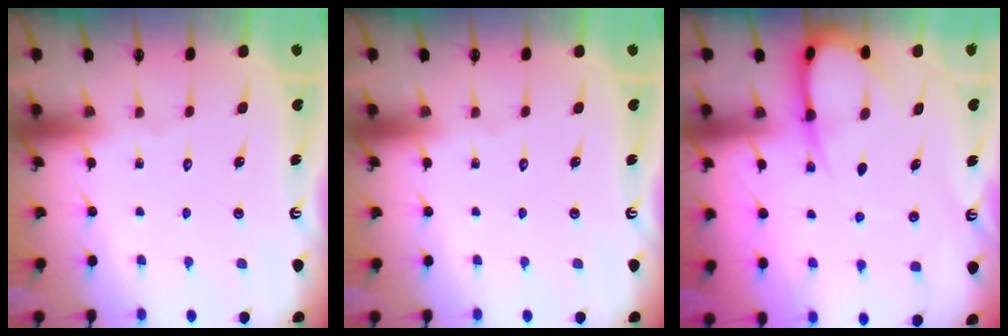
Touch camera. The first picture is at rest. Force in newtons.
{"total": 0.0}
{"total": 7.7, "press": 7.7, "slide": 0.9}